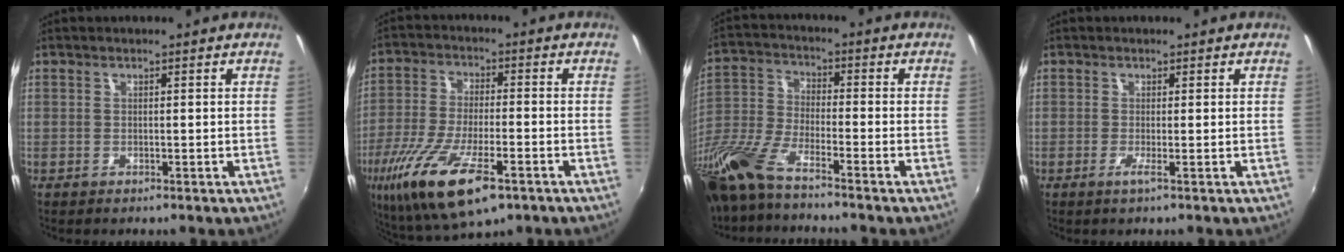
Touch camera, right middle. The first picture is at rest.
{"total": 17.7, "force": [-9.0, 5.9, 14.1], "torque": [-0.292, -0.055, -0.162]}
{"total": 15.3, "force": [-11.7, 2.6, 9.4], "torque": [-0.217, -0.030, -0.237]}
{"total": 1.0, "force": [-0.3, -0.4, 0.8], "torque": [-0.017, -0.006, -0.008]}